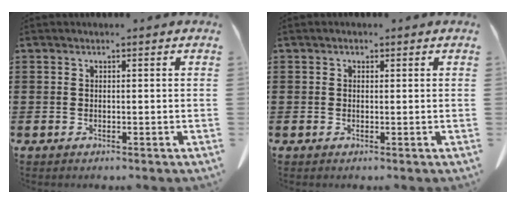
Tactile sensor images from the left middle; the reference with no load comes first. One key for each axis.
{"total": 0.7, "fx": 0.1, "fy": 0.6, "fz": 0.3, "tx": -0.009, "ty": 0.004, "tz": 0.003}